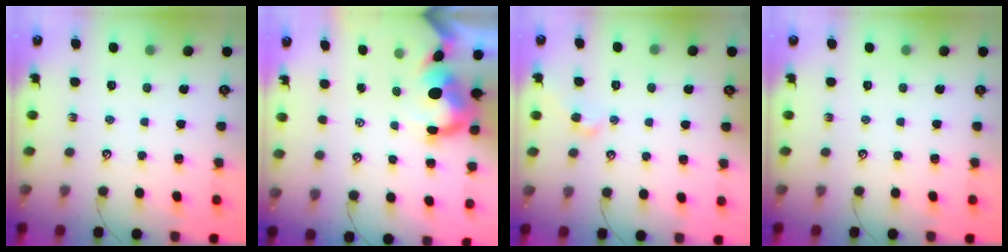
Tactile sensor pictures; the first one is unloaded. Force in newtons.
{"total": 3.7, "press": 3.6, "slide": 0.9}
{"total": 2.5, "press": 2.5, "slide": 0.4}
{"total": 0.0}